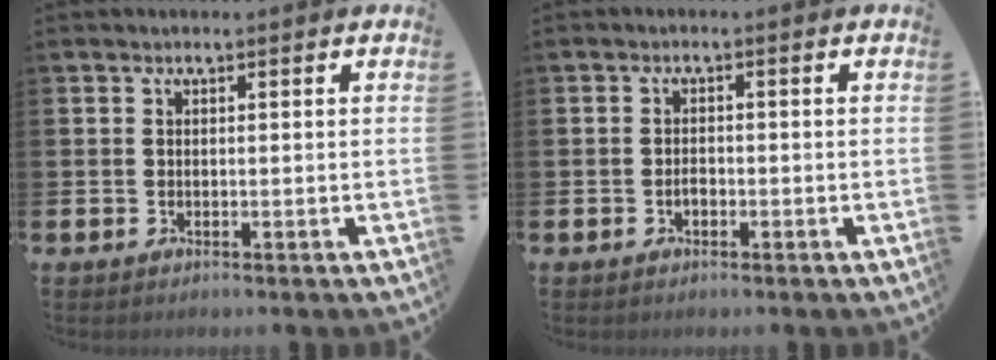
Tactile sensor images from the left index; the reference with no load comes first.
{"total": 1.4, "force": [-0.6, 0.8, 0.9], "torque": [-0.018, 0.001, -0.011]}